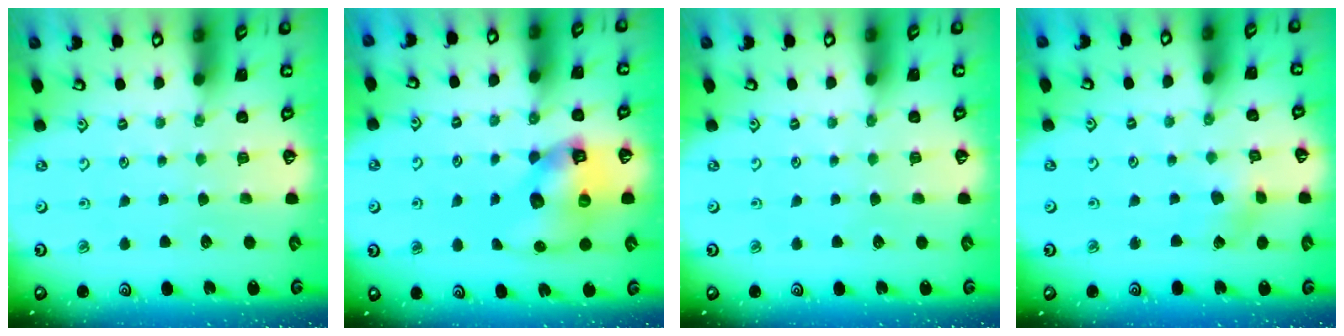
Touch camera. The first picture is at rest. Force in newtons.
{"total": 11.8, "press": 11.7, "slide": 1.5}
{"total": 0.0}
{"total": 1.9, "press": 1.9, "slide": 0.3}